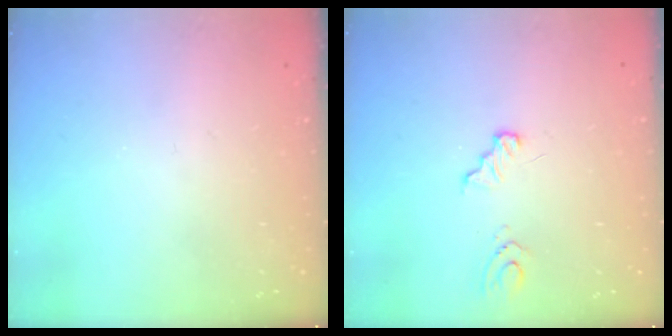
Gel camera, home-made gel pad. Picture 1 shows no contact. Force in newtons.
{"total": 4.6, "press": 4.6, "slide": 0.3}